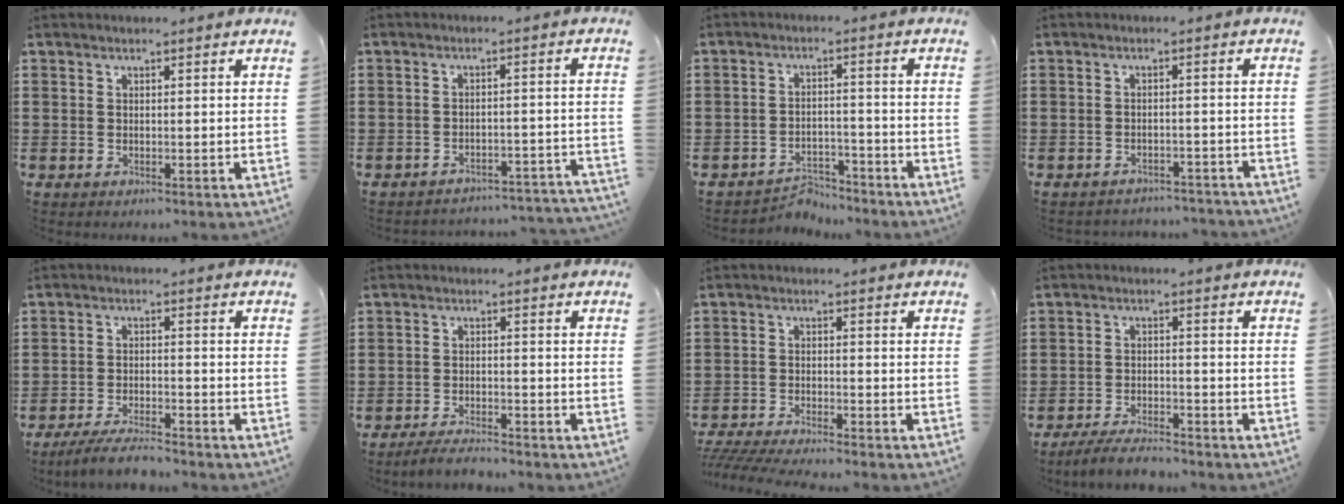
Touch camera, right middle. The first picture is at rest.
{"total": 3.3, "force": [-3.3, 0.3, 0.5], "torque": [-0.013, 0.004, -0.071]}
{"total": 4.3, "force": [-4.2, 1.0, 0.0], "torque": [-0.006, 0.006, -0.088]}
{"total": 2.5, "force": [-2.5, 0.3, 0.0], "torque": [-0.007, 0.001, -0.054]}
{"total": 4.6, "force": [-4.2, 0.4, 1.8], "torque": [-0.044, -0.005, -0.085]}
{"total": 3.3, "force": [-3.2, 0.3, 0.6], "torque": [-0.014, 0.003, -0.066]}
{"total": 4.2, "force": [-4.1, 0.0, 1.0], "torque": [-0.032, -0.010, -0.088]}
{"total": 4.2, "force": [-4.0, 0.6, 1.3], "torque": [-0.030, 0.001, -0.081]}